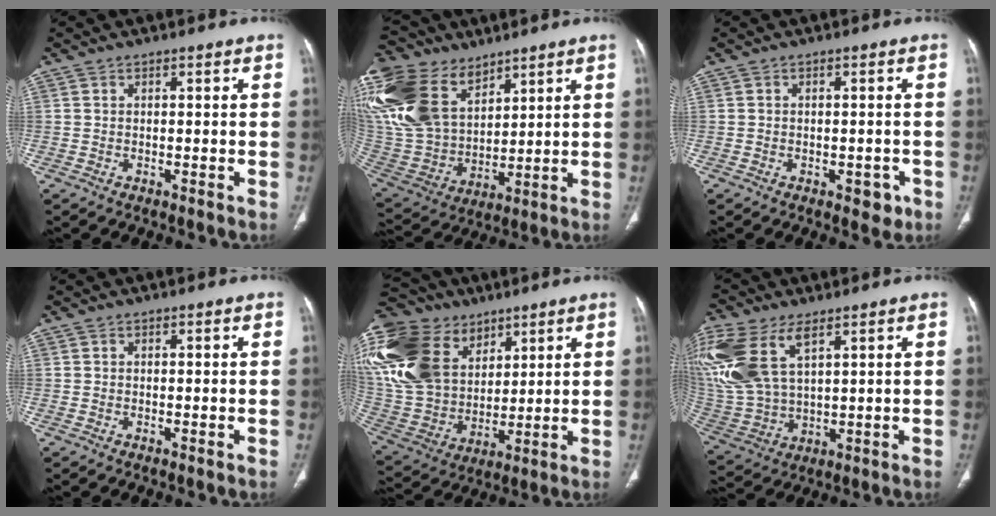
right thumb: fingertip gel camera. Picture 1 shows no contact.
{"total": 29.6, "force": [15.5, 18.4, 17.2], "torque": [-0.420, 0.015, 0.313]}
{"total": 3.1, "force": [-1.4, 1.9, 1.9], "torque": [-0.005, 0.003, -0.014]}
{"total": 0.0}
{"total": 31.4, "force": [13.8, 21.8, 17.9], "torque": [-0.422, 0.030, 0.285]}
{"total": 20.2, "force": [9.0, 10.9, 14.4], "torque": [-0.353, -0.009, 0.187]}